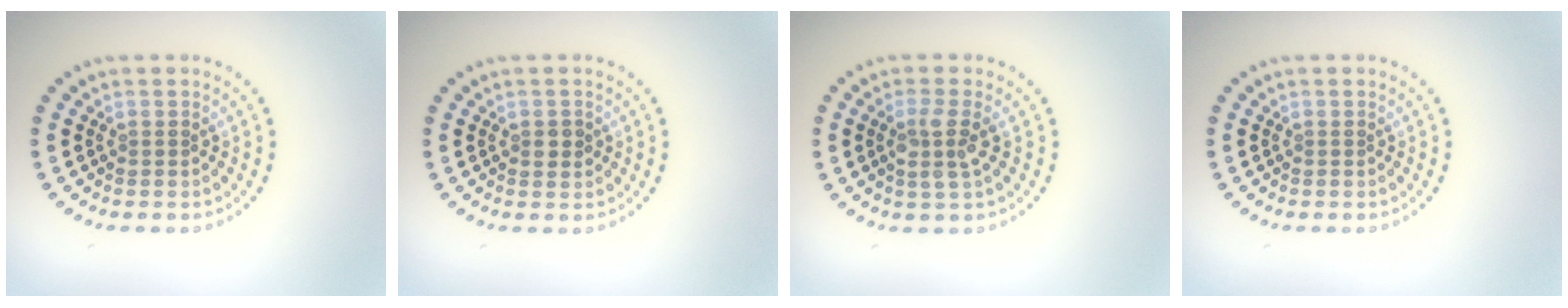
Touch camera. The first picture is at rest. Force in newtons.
{"total": 1.4, "press": 1.4, "slide": 0.1}
{"total": 2.5, "press": 2.2, "slide": 1.2}
{"total": 0.0}